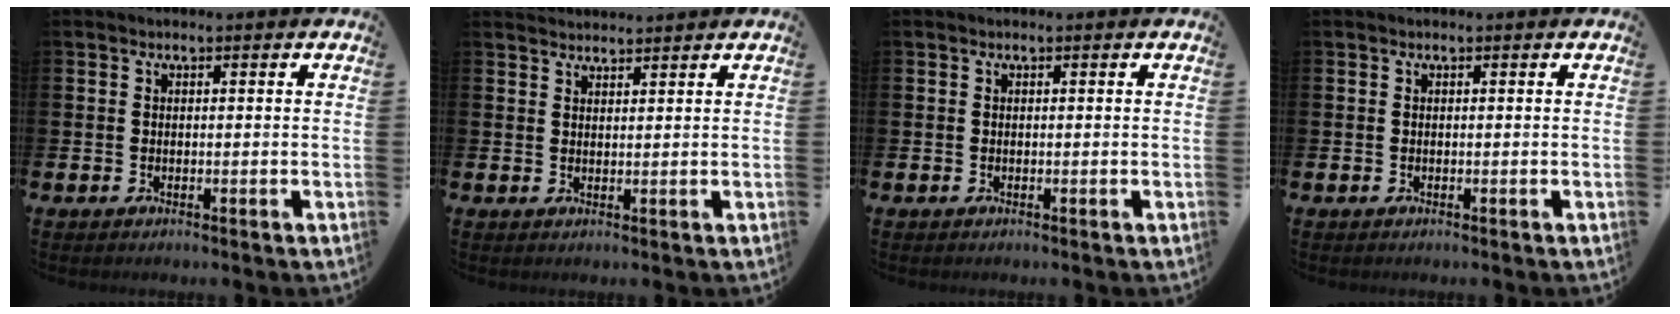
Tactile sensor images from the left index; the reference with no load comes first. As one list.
[{"total": 2.2, "force": [2.2, 0.3, 0.0], "torque": [0.002, -0.010, 0.039]}, {"total": 0.0}, {"total": 0.0}]